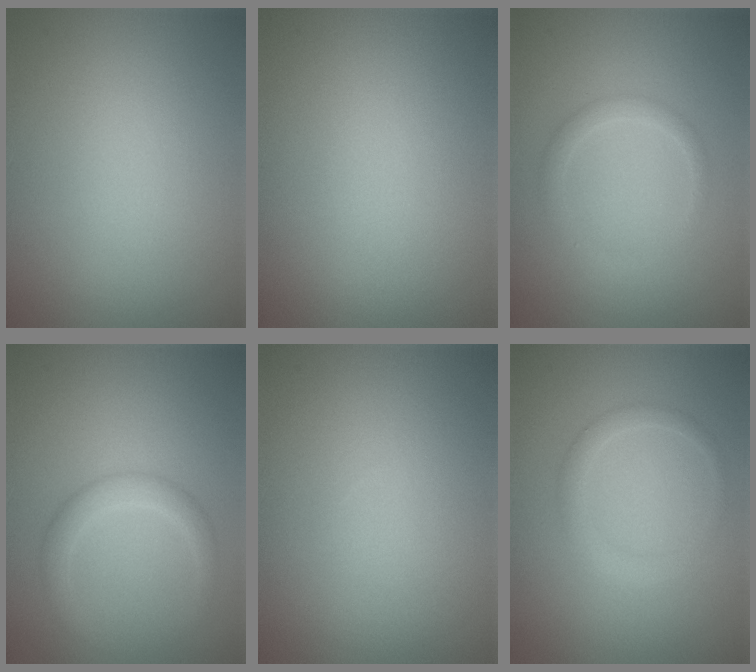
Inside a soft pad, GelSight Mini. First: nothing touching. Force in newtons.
{"total": 0.0}
{"total": 1.5, "press": 1.5, "slide": 0.1}
{"total": 2.3, "press": 2.2, "slide": 0.1}
{"total": 0.0}
{"total": 1.7, "press": 1.7, "slide": 0.1}